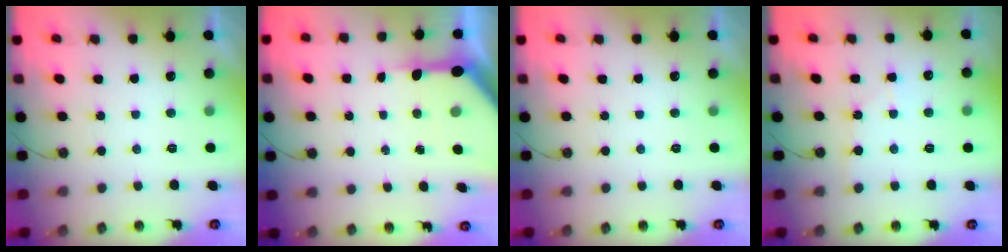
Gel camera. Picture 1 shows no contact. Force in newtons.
{"total": 9.1, "press": 9.1, "slide": 1.0}
{"total": 0.0}
{"total": 3.3, "press": 3.2, "slide": 0.5}